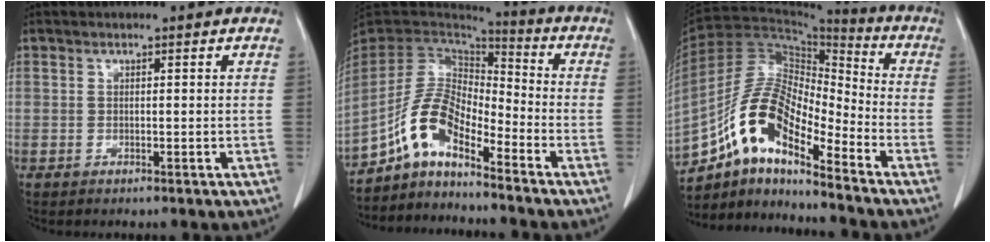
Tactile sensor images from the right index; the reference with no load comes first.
{"total": 10.4, "force": [-7.1, 3.2, 6.8], "torque": [-0.147, 0.027, -0.137]}
{"total": 13.9, "force": [-9.2, 3.7, 9.8], "torque": [-0.192, 0.028, -0.166]}